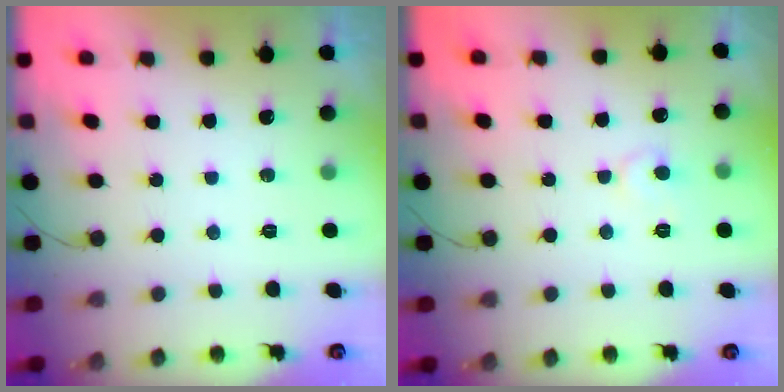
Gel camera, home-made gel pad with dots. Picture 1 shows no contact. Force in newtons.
{"total": 5.2, "press": 5.2, "slide": 0.1}